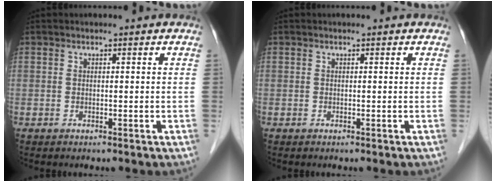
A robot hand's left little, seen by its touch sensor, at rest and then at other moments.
{"total": 0.0}